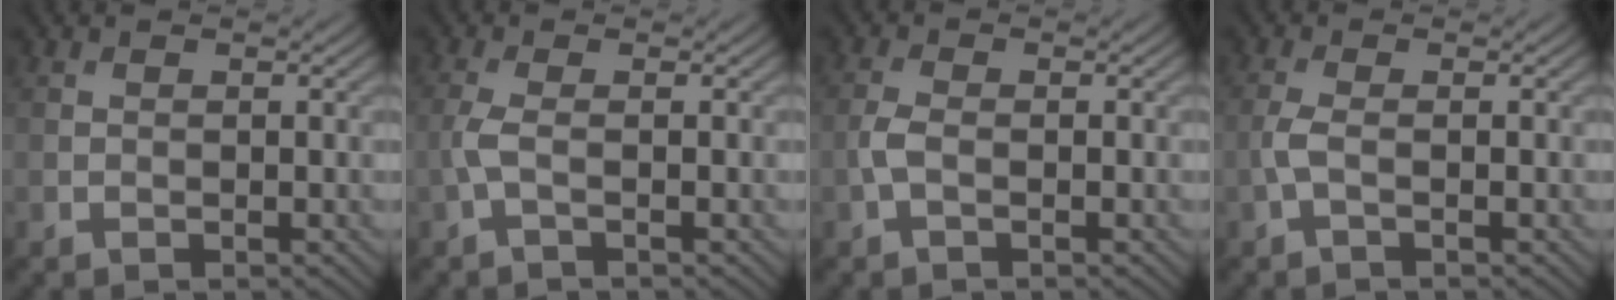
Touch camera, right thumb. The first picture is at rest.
{"total": 2.1, "force": [-0.5, 0.5, 2.0], "torque": [-0.057, 0.006, -0.018]}
{"total": 2.2, "force": [-0.7, 1.0, 1.8], "torque": [-0.052, 0.004, -0.018]}
{"total": 2.0, "force": [-0.6, 0.6, 1.9], "torque": [-0.054, 0.005, -0.018]}